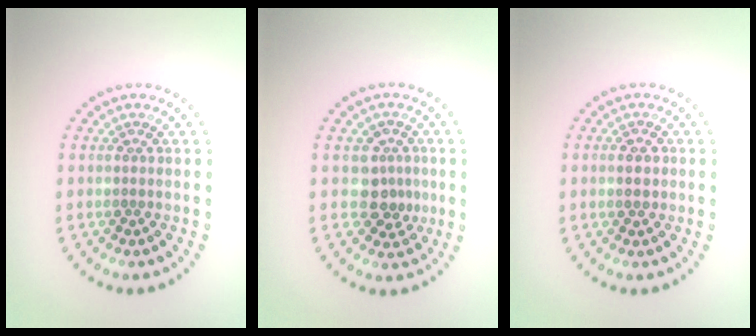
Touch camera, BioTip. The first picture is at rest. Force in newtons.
{"total": 2.8, "press": 2.5, "slide": 1.2}
{"total": 2.2, "press": 2.2, "slide": 0.1}